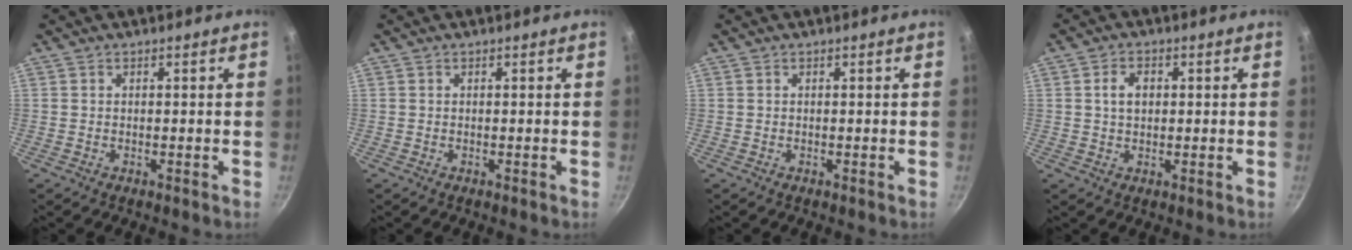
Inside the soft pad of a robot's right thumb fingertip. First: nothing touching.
{"total": 0.0}
{"total": 0.0}
{"total": 3.6, "force": [0.6, 2.5, 2.6], "torque": [-0.032, 0.005, 0.009]}